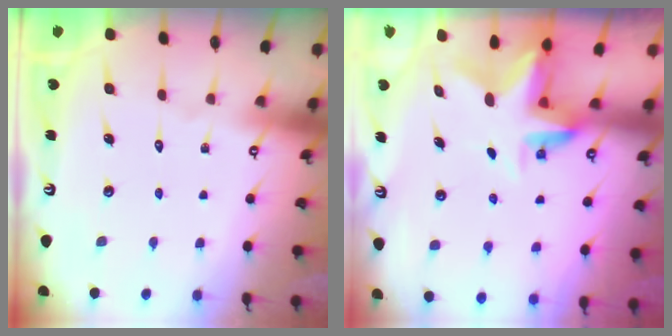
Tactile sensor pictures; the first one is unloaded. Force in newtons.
{"total": 4.2, "press": 4.2, "slide": 0.5}